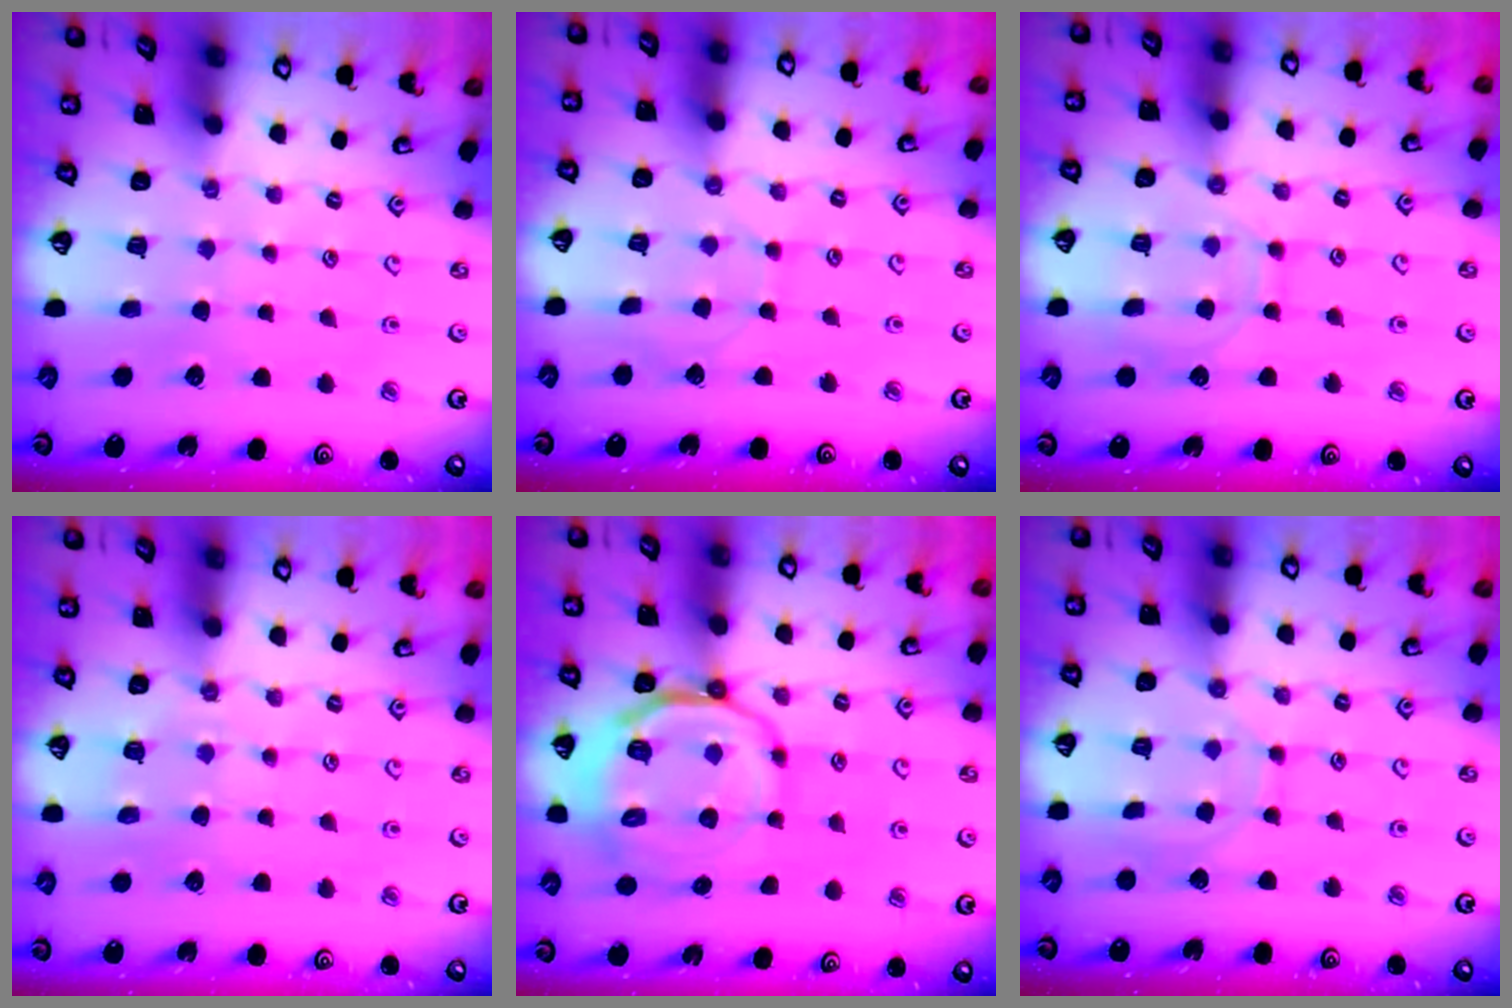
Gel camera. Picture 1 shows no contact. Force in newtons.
{"total": 2.9, "press": 2.9, "slide": 0.3}
{"total": 8.4, "press": 8.3, "slide": 0.8}
{"total": 4.0, "press": 3.9, "slide": 0.6}
{"total": 11.9, "press": 11.6, "slide": 2.8}
{"total": 8.9, "press": 8.9, "slide": 0.6}